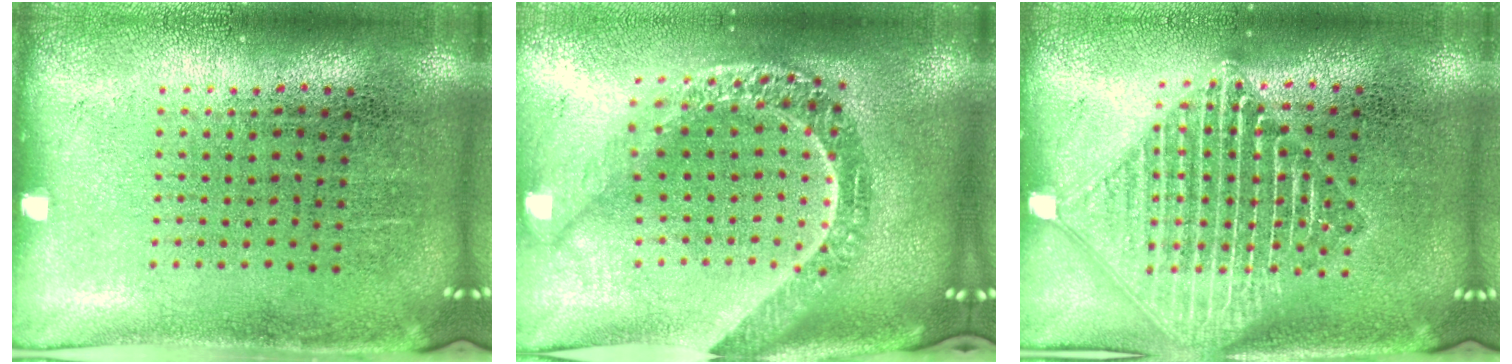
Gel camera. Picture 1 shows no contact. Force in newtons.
{"total": 2.9, "press": 2.3, "slide": 1.8}
{"total": 3.0, "press": 3.0, "slide": 0.4}